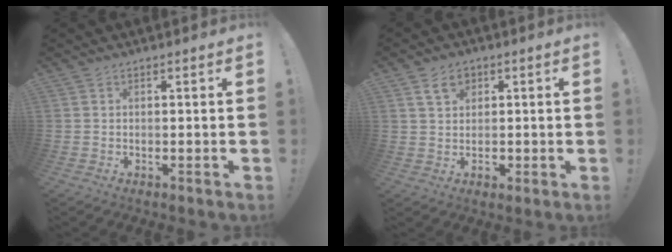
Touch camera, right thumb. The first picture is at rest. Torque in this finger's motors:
{"motor_torque": [0.53, 0.55, 0.10, 0.03, 0.17]}